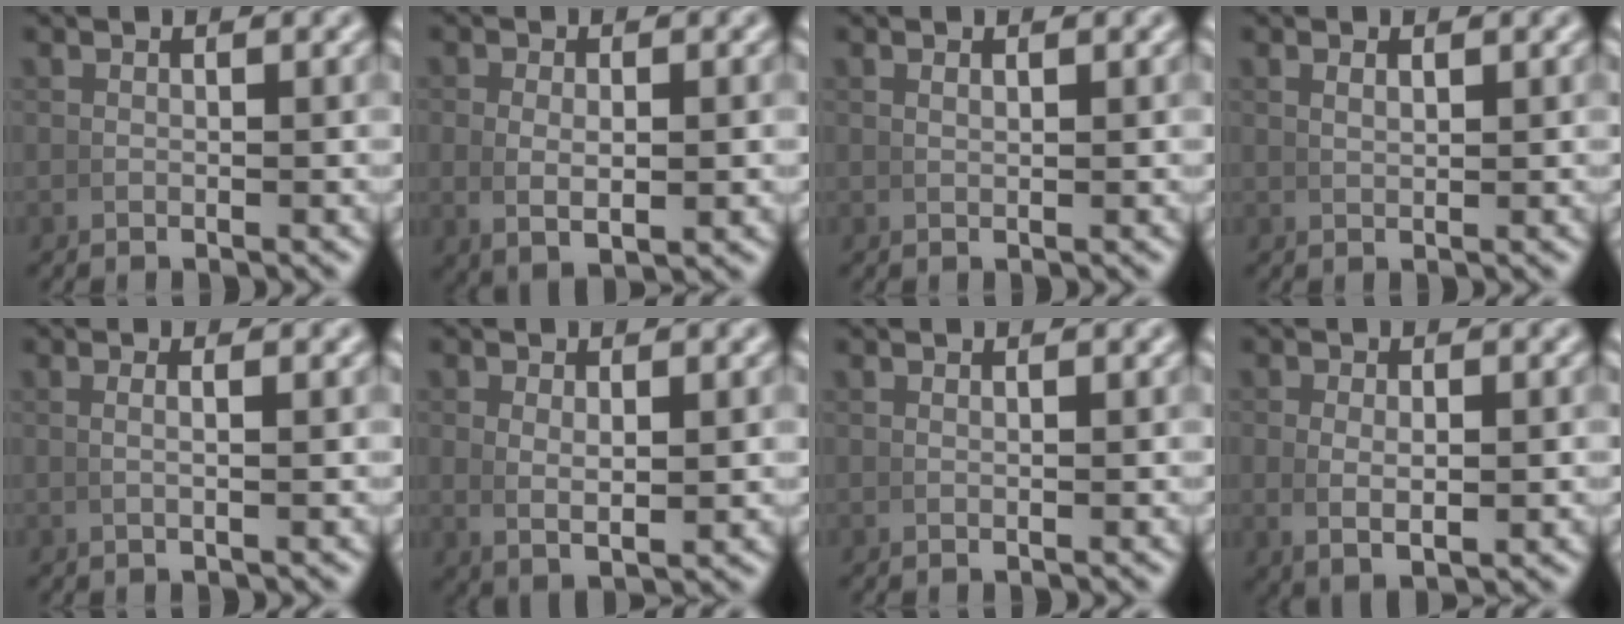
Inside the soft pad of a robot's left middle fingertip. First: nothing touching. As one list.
[{"total": 3.1, "force": [0.1, 1.5, 2.7], "torque": [-0.058, -0.015, 0.015]}, {"total": 0.5, "force": [0.4, -0.1, 0.3], "torque": [-0.002, 0.000, 0.010]}, {"total": 0.9, "force": [0.7, -0.1, 0.5], "torque": [-0.006, 0.001, 0.017]}, {"total": 1.2, "force": [0.2, -0.2, 1.2], "torque": [-0.024, -0.001, 0.004]}, {"total": 2.8, "force": [0.5, 1.1, 2.5], "torque": [-0.052, -0.016, 0.024]}, {"total": 0.0}, {"total": 3.0, "force": [0.1, 1.4, 2.6], "torque": [-0.056, -0.014, 0.015]}]